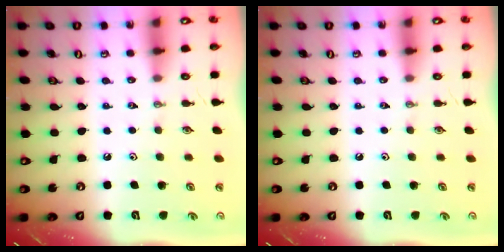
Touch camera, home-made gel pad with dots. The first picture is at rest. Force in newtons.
{"total": 0.0}